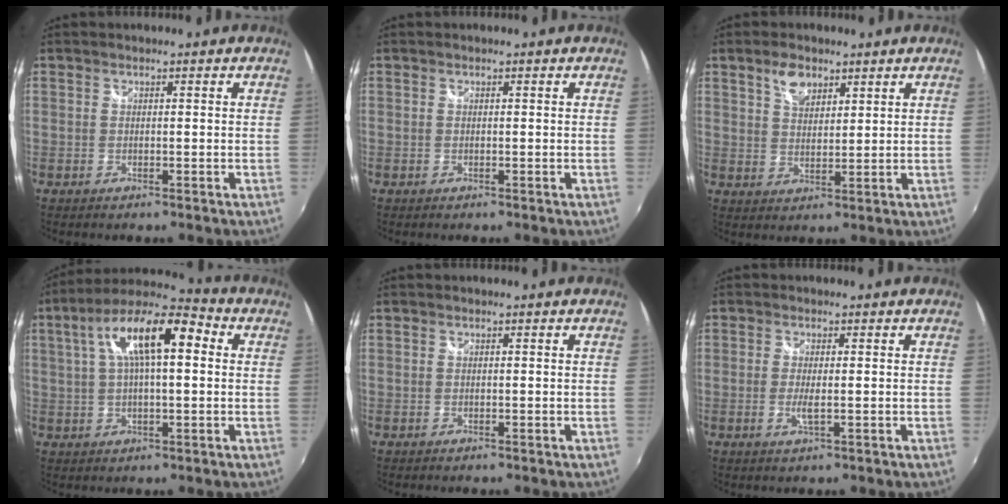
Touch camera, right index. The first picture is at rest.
{"total": 0.0}
{"total": 5.1, "force": [3.2, 2.8, 2.9], "torque": [-0.042, 0.009, 0.059]}
{"total": 15.0, "force": [3.8, 5.2, 13.6], "torque": [-0.237, 0.032, 0.053]}
{"total": 0.0}
{"total": 2.5, "force": [-0.4, 0.4, 2.4], "torque": [-0.048, -0.006, -0.008]}